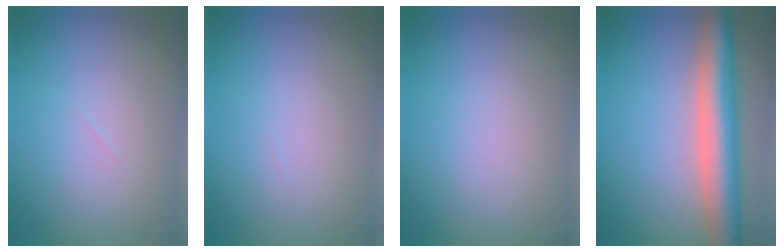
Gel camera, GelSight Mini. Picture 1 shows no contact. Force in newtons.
{"total": 0.0}
{"total": 0.0}
{"total": 7.7, "press": 7.7, "slide": 0.4}